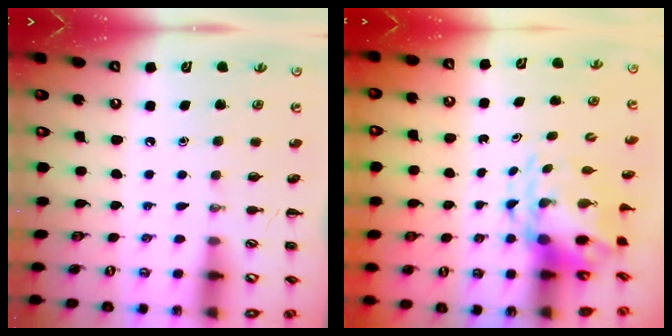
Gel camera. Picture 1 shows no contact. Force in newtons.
{"total": 5.9, "press": 5.8, "slide": 1.1}